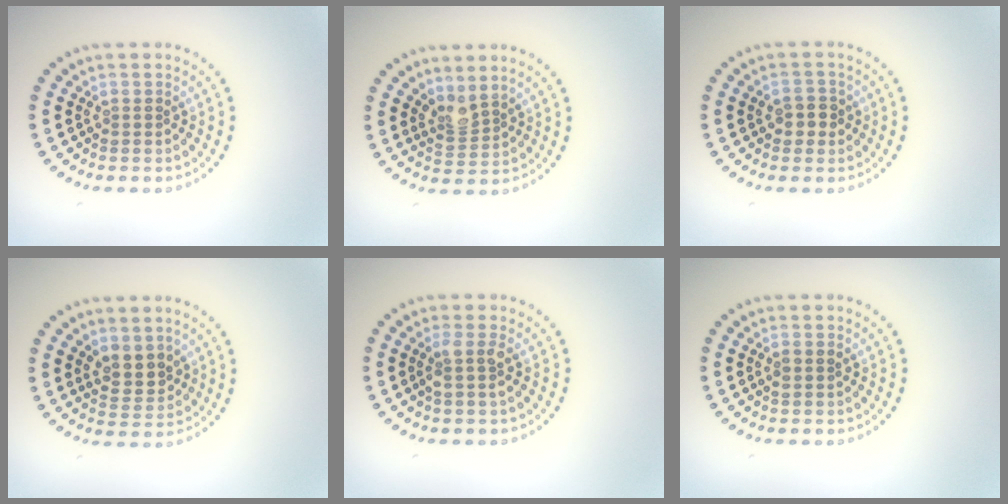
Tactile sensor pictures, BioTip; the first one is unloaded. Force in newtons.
{"total": 2.1, "press": 1.5, "slide": 1.4}
{"total": 2.1, "press": 2.0, "slide": 0.5}
{"total": 2.7, "press": 2.5, "slide": 1.0}
{"total": 1.8, "press": 1.5, "slide": 1.0}
{"total": 1.1, "press": 1.1, "slide": 0.1}